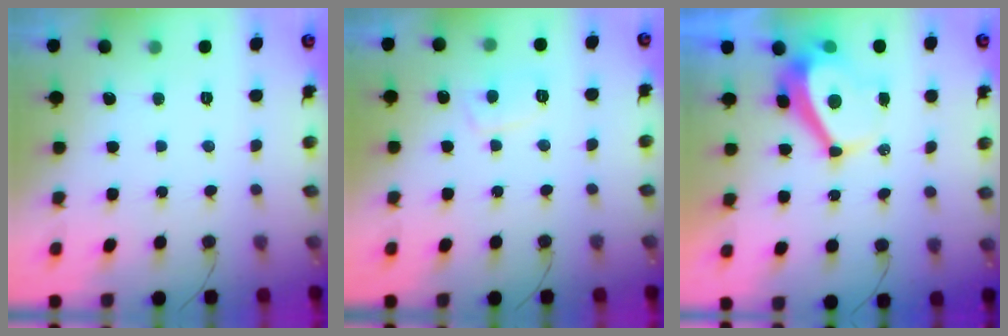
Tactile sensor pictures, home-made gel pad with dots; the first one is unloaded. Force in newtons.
{"total": 4.5, "press": 4.4, "slide": 0.9}
{"total": 5.9, "press": 5.9, "slide": 0.7}